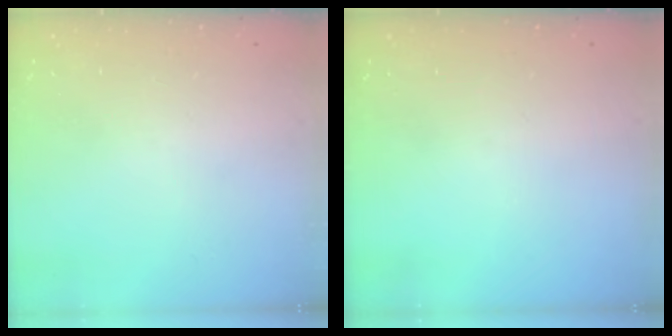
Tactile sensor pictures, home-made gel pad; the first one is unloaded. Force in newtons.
{"total": 0.0}